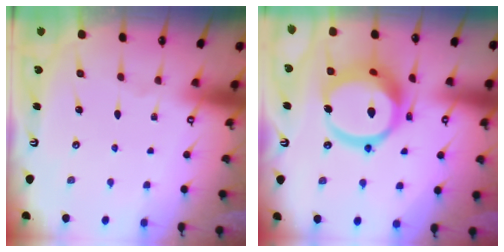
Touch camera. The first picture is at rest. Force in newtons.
{"total": 19.7, "press": 19.6, "slide": 2.1}